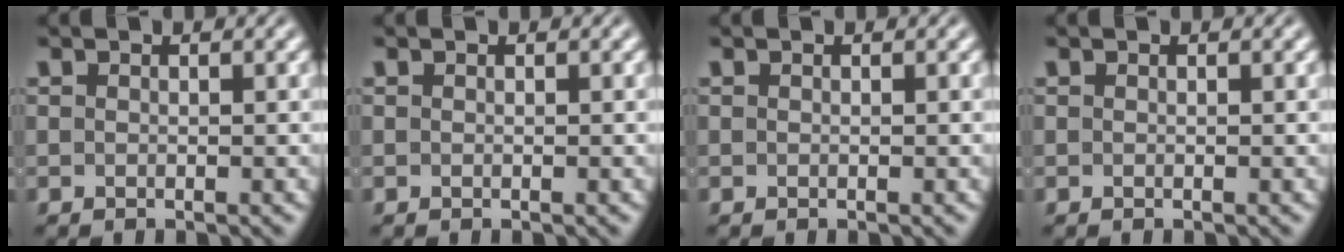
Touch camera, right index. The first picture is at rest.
{"total": 0.0}
{"total": 0.0}
{"total": 0.0}